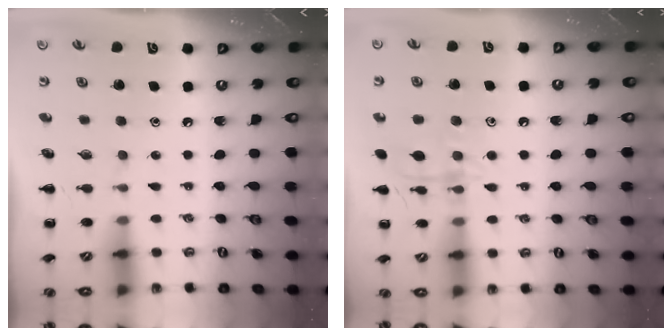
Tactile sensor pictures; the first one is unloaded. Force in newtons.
{"total": 10.8, "press": 10.7, "slide": 0.6}